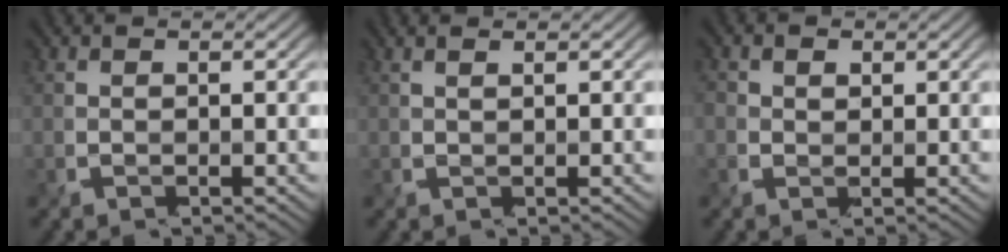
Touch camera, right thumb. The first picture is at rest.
{"total": 1.3, "force": [0.8, -0.1, 1.0], "torque": [-0.024, 0.006, 0.023]}
{"total": 2.1, "force": [0.4, 1.7, 1.1], "torque": [-0.038, 0.004, 0.003]}